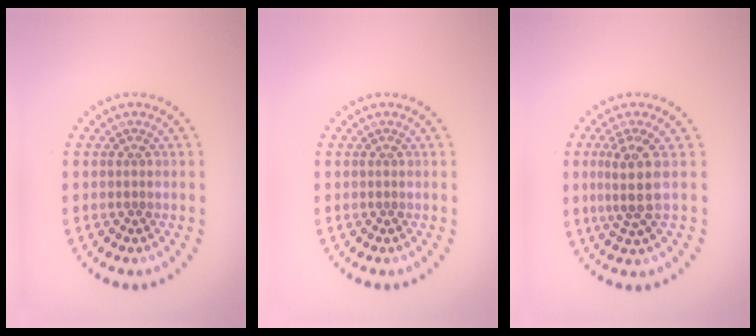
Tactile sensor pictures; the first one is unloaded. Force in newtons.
{"total": 0.0}
{"total": 3.2, "press": 2.5, "slide": 1.9}